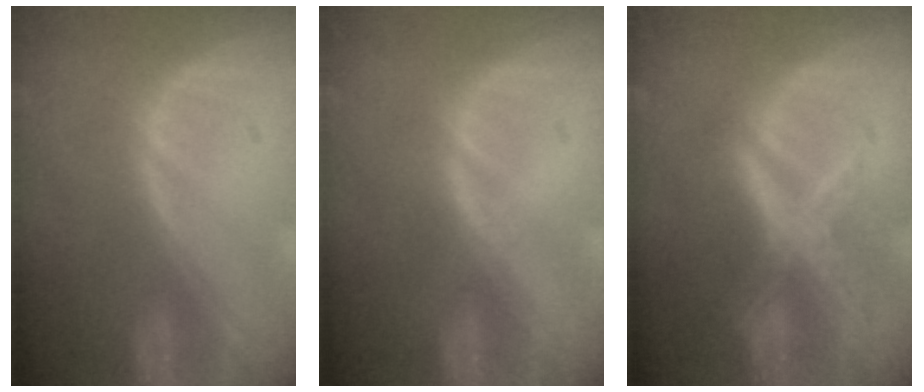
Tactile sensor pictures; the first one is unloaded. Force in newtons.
{"total": 0.7, "press": 0.5, "slide": 0.4}
{"total": 7.2, "press": 6.1, "slide": 3.7}